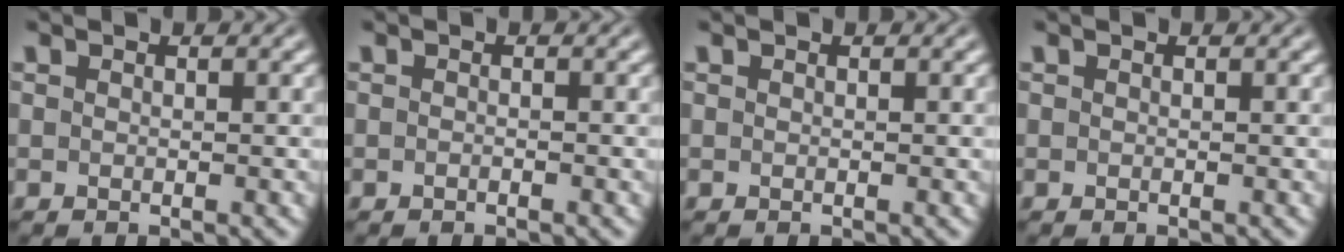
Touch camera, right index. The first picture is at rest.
{"total": 0.7, "force": [-0.5, -0.5, 0.0], "torque": [0.000, -0.002, -0.007]}
{"total": 0.0}
{"total": 0.0}